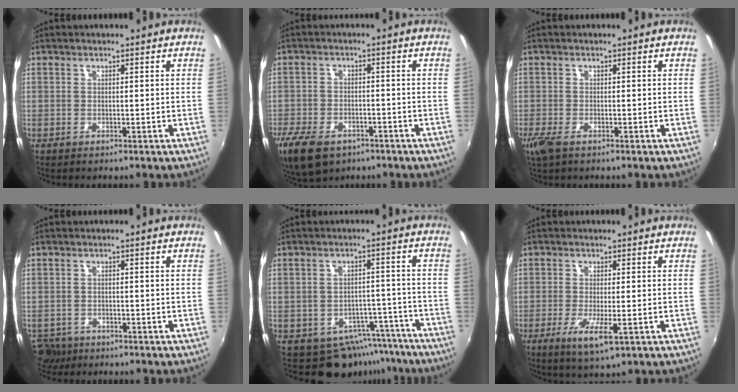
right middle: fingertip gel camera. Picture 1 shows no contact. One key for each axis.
{"total": 12.0, "fx": -7.6, "fy": 6.8, "fz": 6.3, "tx": -0.158, "ty": -0.025, "tz": -0.132}
{"total": 3.2, "fx": -1.9, "fy": 1.3, "fz": 2.2, "tx": -0.048, "ty": -0.012, "tz": -0.036}
{"total": 5.0, "fx": -3.5, "fy": 3.2, "fz": 1.4, "tx": -0.044, "ty": -0.010, "tz": -0.061}
{"total": 9.8, "fx": -7.9, "fy": 5.6, "fz": 1.8, "tx": -0.017, "ty": 0.022, "tz": -0.084}
{"total": 5.8, "fx": -2.4, "fy": 1.1, "fz": 5.2, "tx": -0.109, "ty": -0.019, "tz": -0.043}